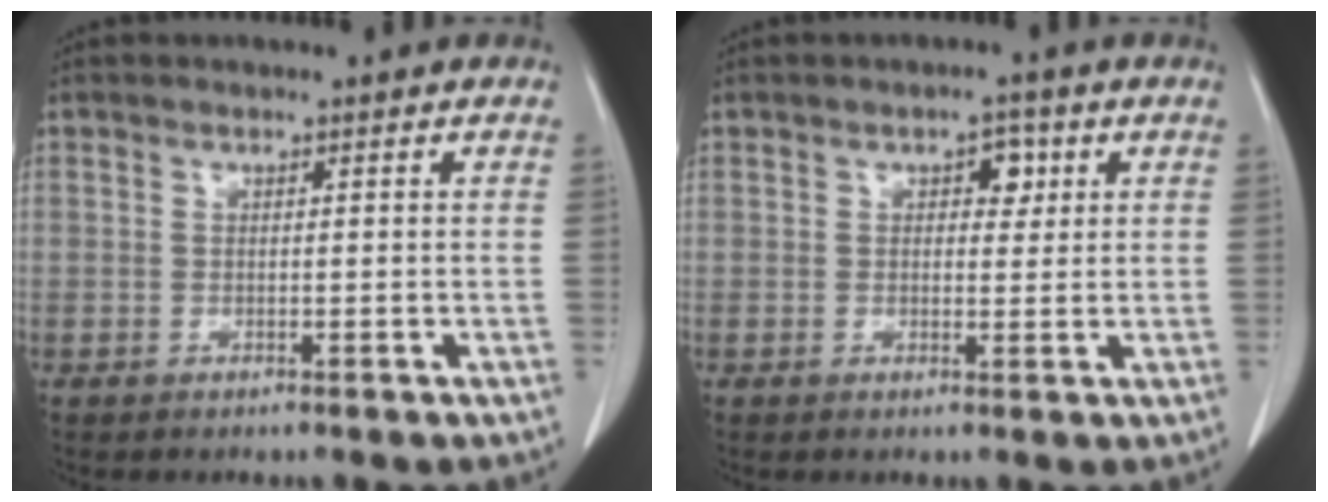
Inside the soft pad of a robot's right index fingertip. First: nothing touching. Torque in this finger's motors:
{"motor_torque": [0.35, 0.34, 0.02, 0.01]}